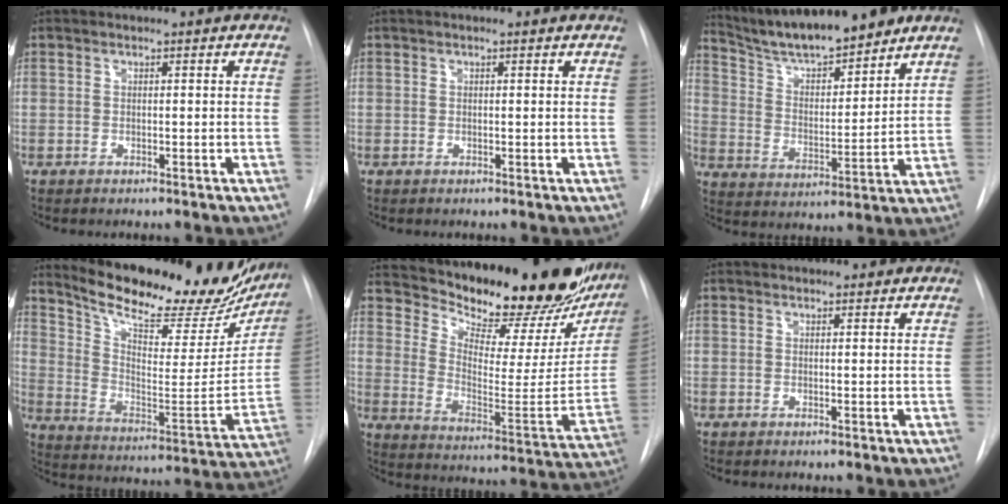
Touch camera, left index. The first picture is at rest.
{"total": 0.8, "force": [0.7, 0.1, 0.4], "torque": [-0.010, 0.010, 0.009]}
{"total": 15.8, "force": [13.7, 2.4, 7.5], "torque": [-0.125, 0.004, 0.232]}
{"total": 27.3, "force": [23.0, 8.2, 12.2], "torque": [-0.187, -0.039, 0.313]}
{"total": 26.8, "force": [23.6, 5.6, 11.4], "torque": [-0.182, -0.089, 0.313]}
{"total": 1.9, "force": [1.7, 0.8, 0.2], "torque": [-0.003, 0.009, 0.016]}